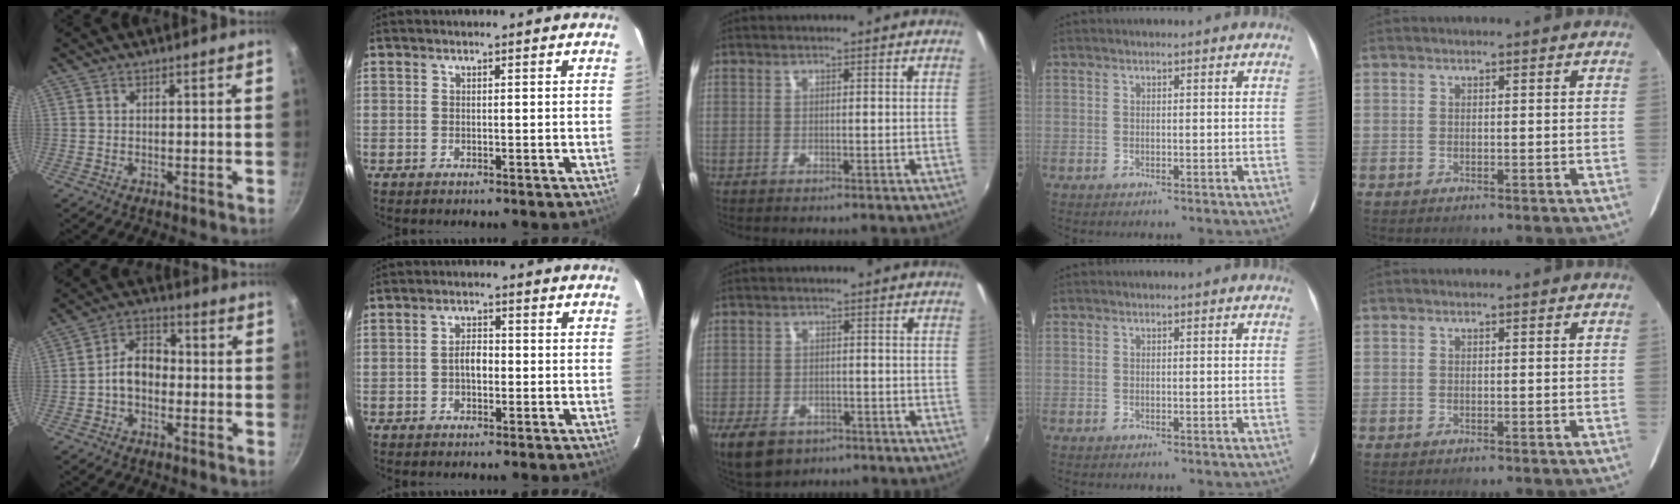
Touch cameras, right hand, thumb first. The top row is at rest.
{"thumb": {"total": 7.4, "force": [-1.4, 5.3, 5.0], "torque": [-0.054, 0.033, -0.038]}, "index": {"total": 3.2, "force": [-0.5, 1.9, 2.5], "torque": [-0.045, 0.009, -0.008]}, "middle": {"total": 7.9, "force": [-4.9, 4.8, 4.0], "torque": [-0.096, -0.020, -0.081]}}